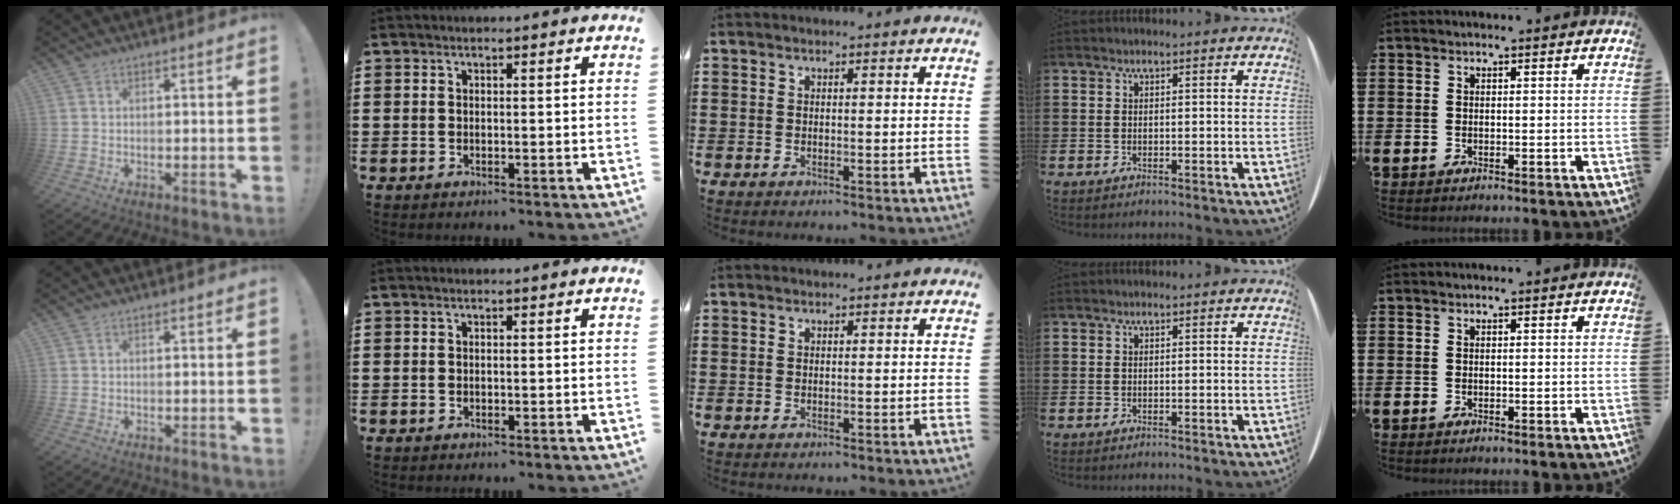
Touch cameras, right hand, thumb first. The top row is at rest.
{}